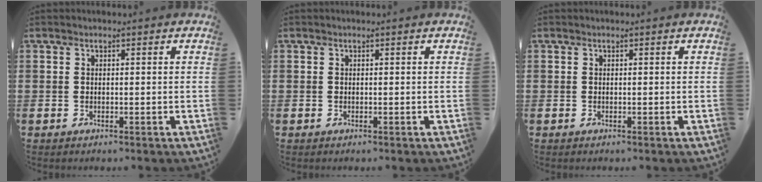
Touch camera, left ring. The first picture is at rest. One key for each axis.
{"total": 0.0}
{"total": 0.0}